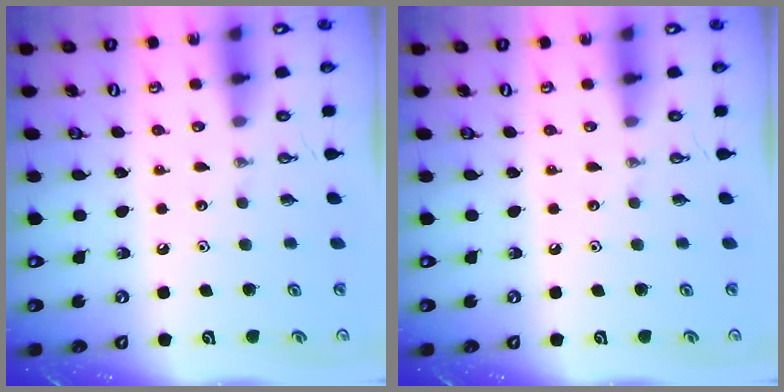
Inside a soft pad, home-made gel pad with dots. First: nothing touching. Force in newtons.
{"total": 0.0}